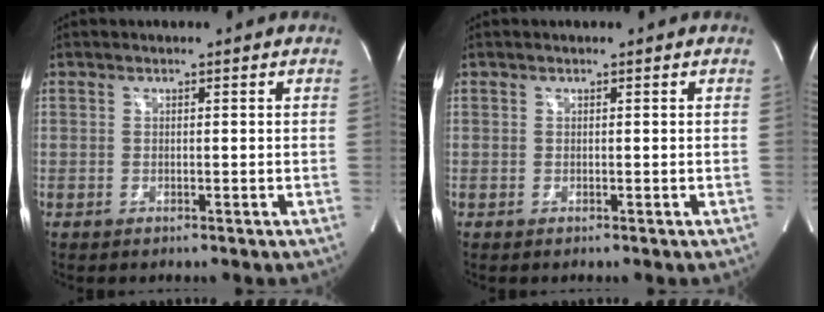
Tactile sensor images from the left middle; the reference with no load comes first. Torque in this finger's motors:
{"motor_torque": [-0.03, -0.22, 0.00, 0.00]}